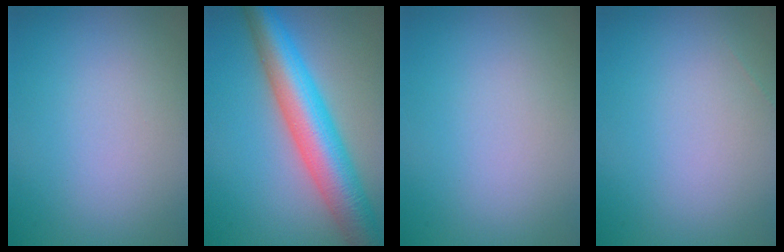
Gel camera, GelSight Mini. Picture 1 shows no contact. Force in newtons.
{"total": 8.9, "press": 8.9, "slide": 0.1}
{"total": 0.0}
{"total": 0.0}